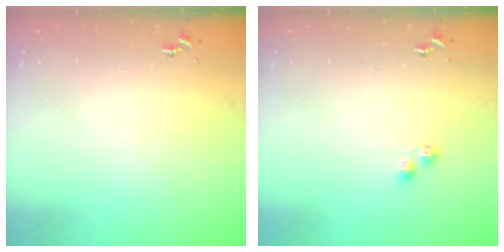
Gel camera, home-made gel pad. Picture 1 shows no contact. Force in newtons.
{"total": 4.8, "press": 4.8, "slide": 0.5}